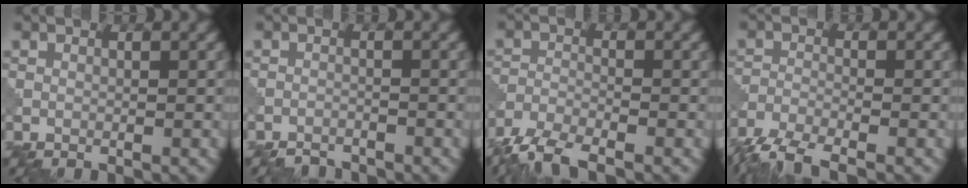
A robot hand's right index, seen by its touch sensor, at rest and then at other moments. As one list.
[{"total": 2.0, "force": [-2.0, 0.4, 0.2], "torque": [0.000, -0.001, -0.039]}, {"total": 5.1, "force": [-4.3, 1.1, 2.5], "torque": [-0.048, -0.011, -0.093]}, {"total": 5.2, "force": [-4.4, 1.0, 2.7], "torque": [-0.056, -0.013, -0.096]}]